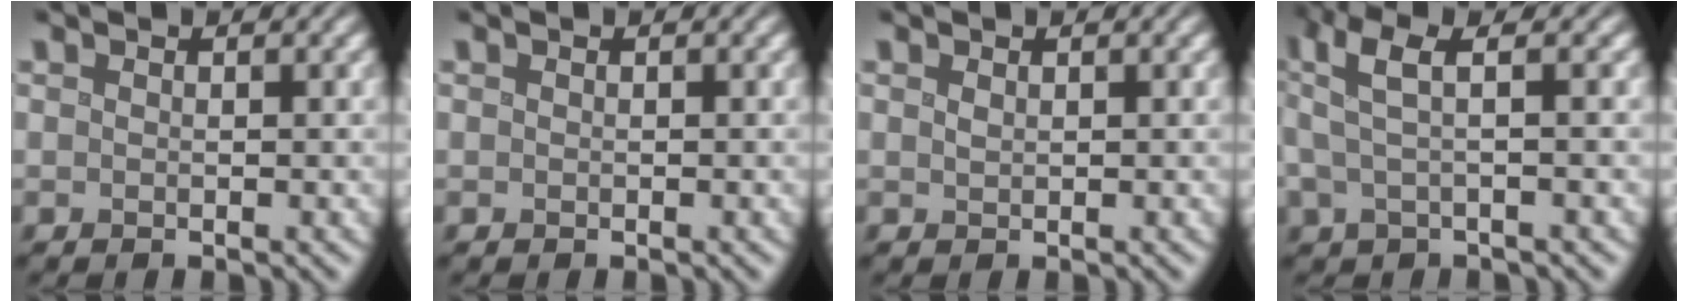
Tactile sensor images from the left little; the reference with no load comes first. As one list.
[{"total": 0.0}, {"total": 0.5, "force": [0.3, 0.3, 0.4], "torque": [-0.012, 0.000, 0.008]}, {"total": 3.9, "force": [1.1, 1.0, 3.6], "torque": [-0.070, 0.011, 0.014]}]